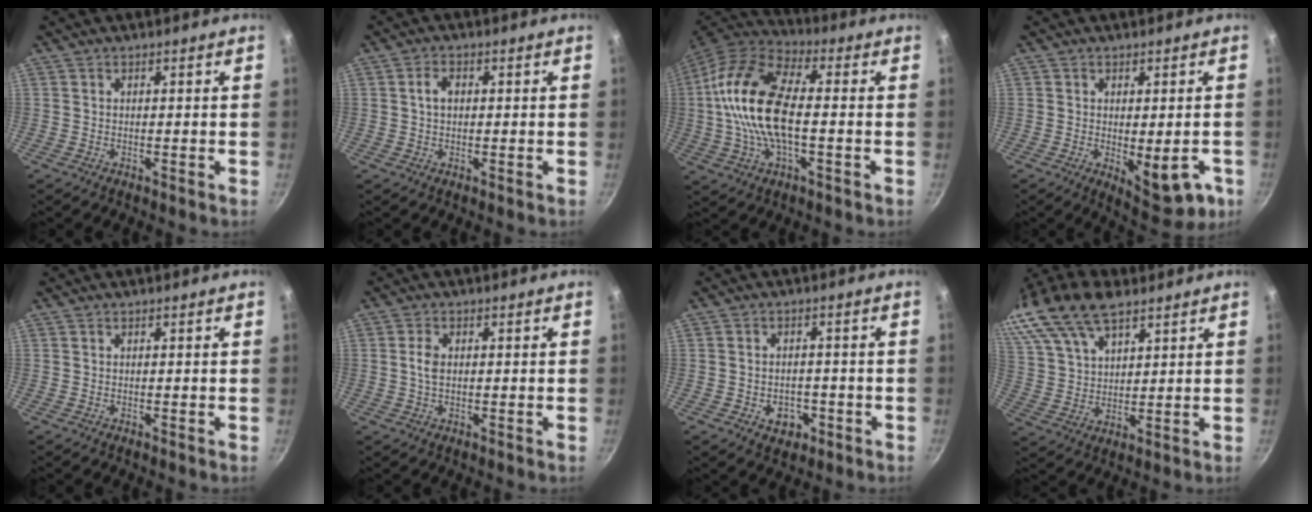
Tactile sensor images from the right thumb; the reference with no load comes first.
{"total": 2.8, "force": [0.4, 1.9, 2.0], "torque": [-0.027, 0.007, 0.004]}
{"total": 17.8, "force": [0.0, 8.2, 15.7], "torque": [-0.299, 0.031, -0.017]}
{"total": 10.4, "force": [-2.7, 4.4, 9.0], "torque": [-0.098, -0.010, -0.023]}
{"total": 0.0}
{"total": 3.2, "force": [0.2, 2.0, 2.5], "torque": [-0.050, 0.006, 0.002]}
{"total": 5.1, "force": [-1.9, 3.8, 2.8], "torque": [-0.027, 0.014, -0.020]}
{"total": 19.9, "force": [12.9, 10.1, 11.3], "torque": [-0.243, 0.017, 0.249]}